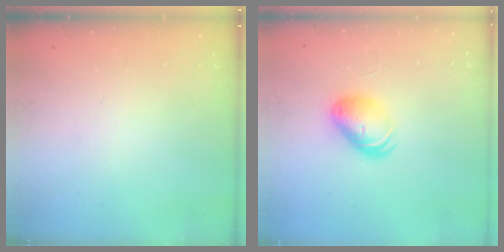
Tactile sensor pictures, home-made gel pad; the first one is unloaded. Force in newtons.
{"total": 9.3, "press": 9.3, "slide": 1.1}